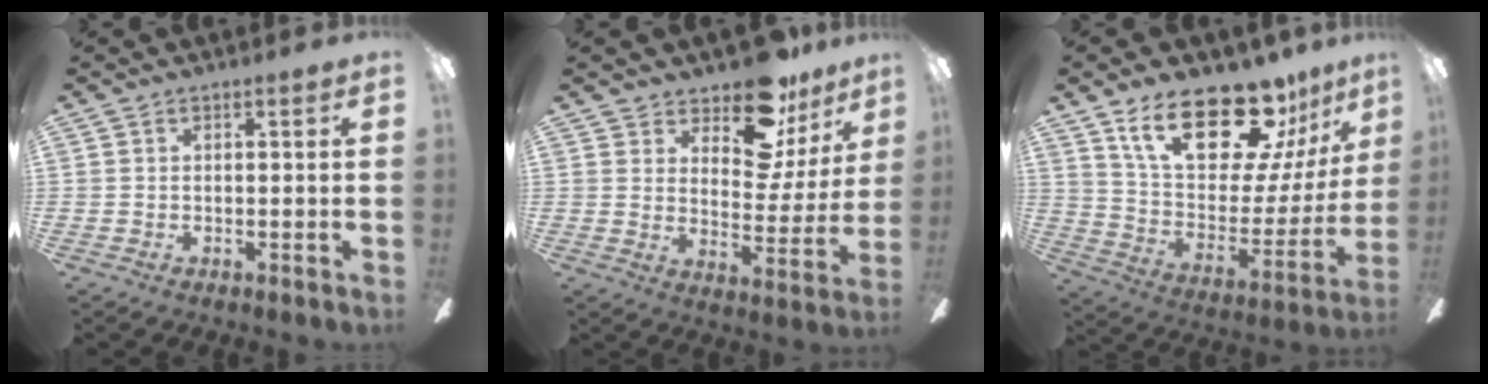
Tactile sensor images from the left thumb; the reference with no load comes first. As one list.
[{"total": 15.4, "force": [12.4, 6.3, 6.8], "torque": [-0.111, -0.084, 0.216]}, {"total": 24.5, "force": [16.5, 10.3, 14.8], "torque": [-0.241, -0.099, 0.290]}]